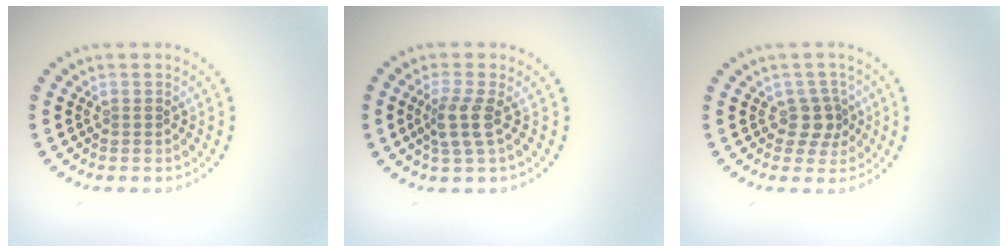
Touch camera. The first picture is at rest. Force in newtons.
{"total": 2.4, "press": 2.0, "slide": 1.4}
{"total": 2.3, "press": 1.9, "slide": 1.4}